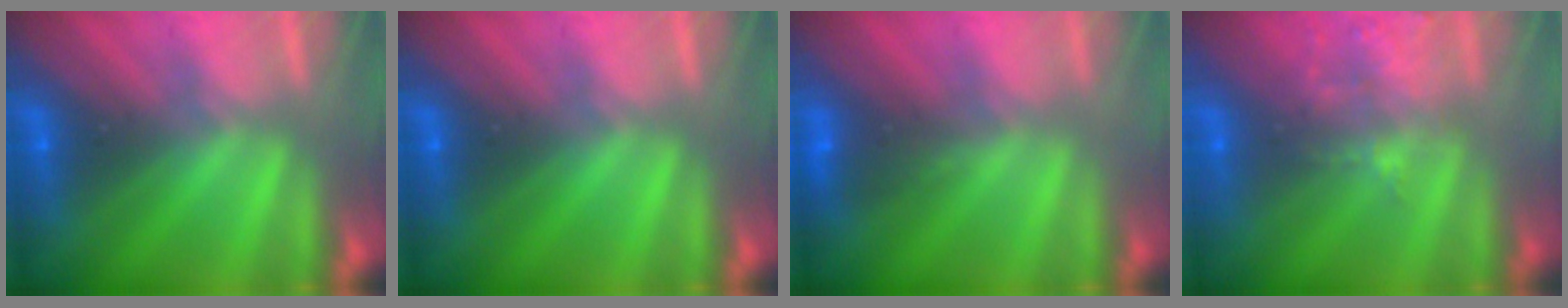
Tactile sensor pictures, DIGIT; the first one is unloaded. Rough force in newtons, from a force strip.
{"total": 0.0}
{"total": 3.2}
{"total": 1.7}